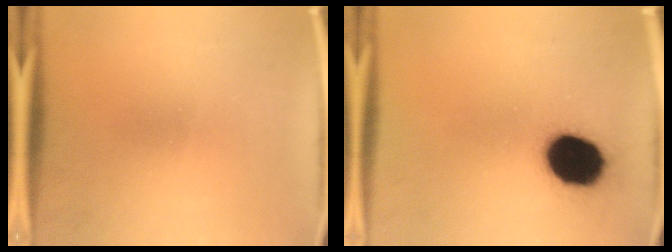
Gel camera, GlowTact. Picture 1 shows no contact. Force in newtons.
{"total": 16.6}